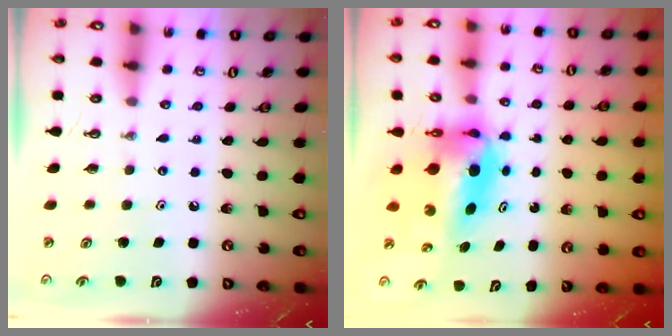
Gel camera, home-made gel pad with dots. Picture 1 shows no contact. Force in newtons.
{"total": 7.4, "press": 7.2, "slide": 1.8}